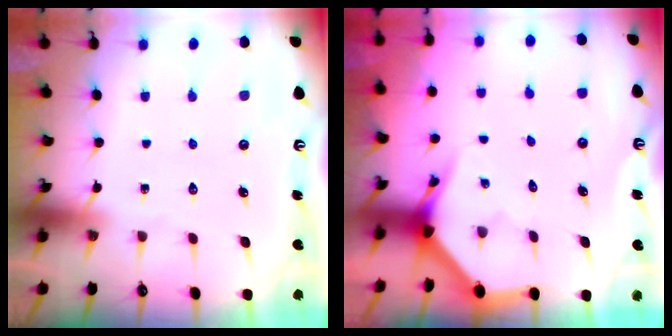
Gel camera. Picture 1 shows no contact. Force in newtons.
{"total": 4.0, "press": 4.0, "slide": 0.2}